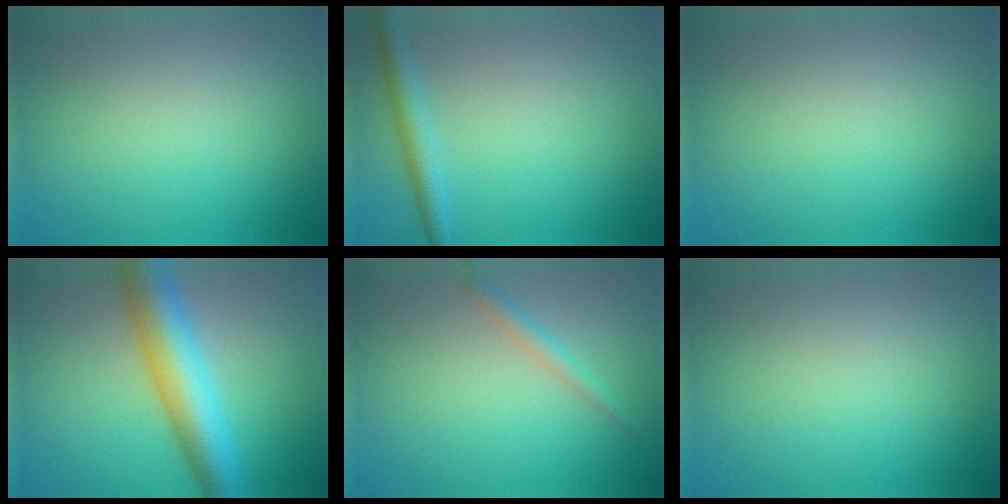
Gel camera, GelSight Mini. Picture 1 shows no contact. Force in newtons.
{"total": 2.3, "press": 2.3, "slide": 0.1}
{"total": 0.0}
{"total": 7.0, "press": 7.0, "slide": 0.1}
{"total": 1.4, "press": 1.4, "slide": 0.1}
{"total": 0.0}